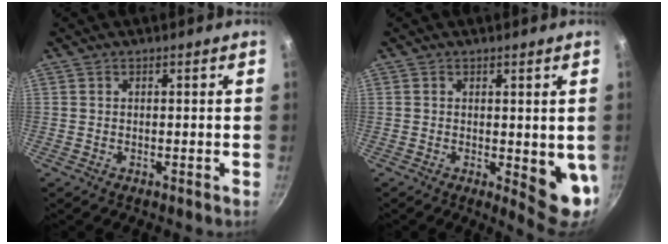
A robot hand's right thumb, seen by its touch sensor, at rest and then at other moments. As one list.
[{"total": 7.2, "force": [-0.1, 3.0, 6.6], "torque": [-0.069, -0.014, 0.004]}]